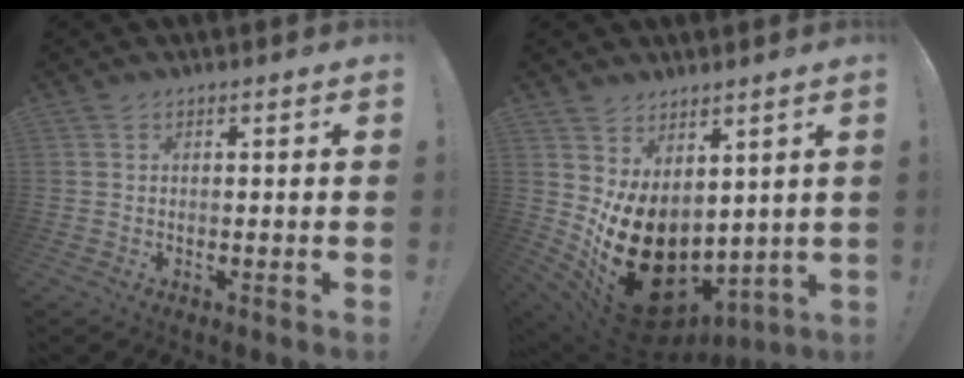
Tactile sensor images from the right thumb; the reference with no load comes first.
{"total": 18.7, "force": [-3.5, 13.5, 12.5], "torque": [-0.210, 0.002, -0.034]}